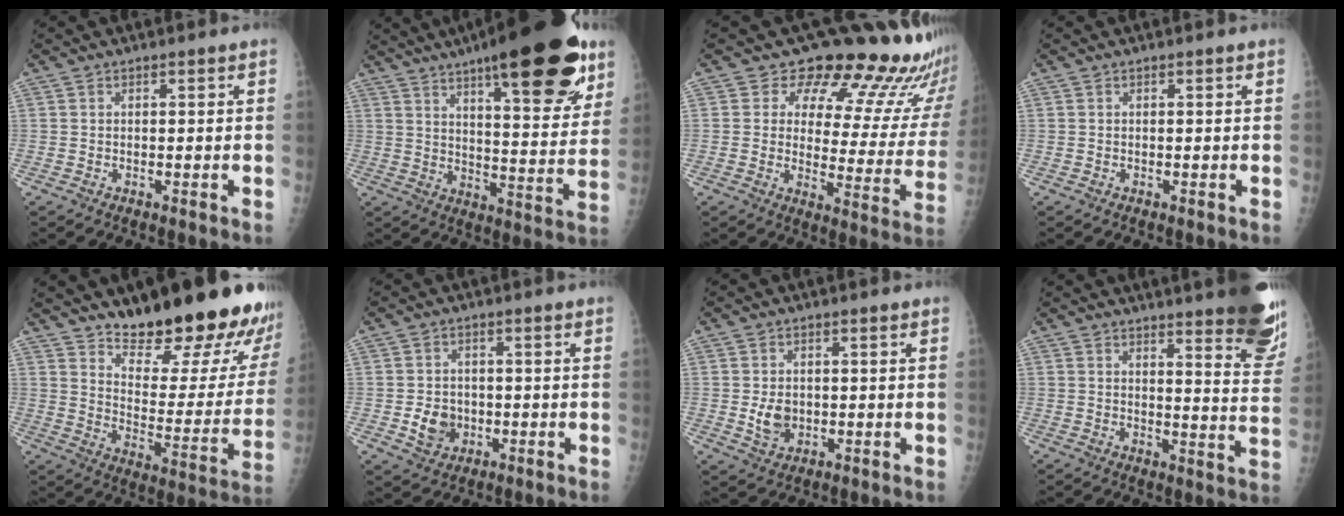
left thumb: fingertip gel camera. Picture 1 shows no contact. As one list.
[{"total": 25.9, "force": [15.5, 7.3, 19.4], "torque": [-0.250, -0.048, 0.225]}, {"total": 20.3, "force": [17.0, 7.5, 8.1], "torque": [-0.049, -0.133, 0.193]}, {"total": 0.0}, {"total": 24.7, "force": [19.8, 6.3, 13.4], "torque": [-0.152, -0.142, 0.277]}, {"total": 5.3, "force": [-1.0, 4.5, 2.6], "torque": [-0.026, 0.005, -0.011]}, {"total": 4.4, "force": [-0.1, 3.5, 2.8], "torque": [-0.035, -0.005, 0.007]}, {"total": 17.4, "force": [12.9, 3.0, 11.3], "torque": [-0.116, -0.091, 0.147]}]